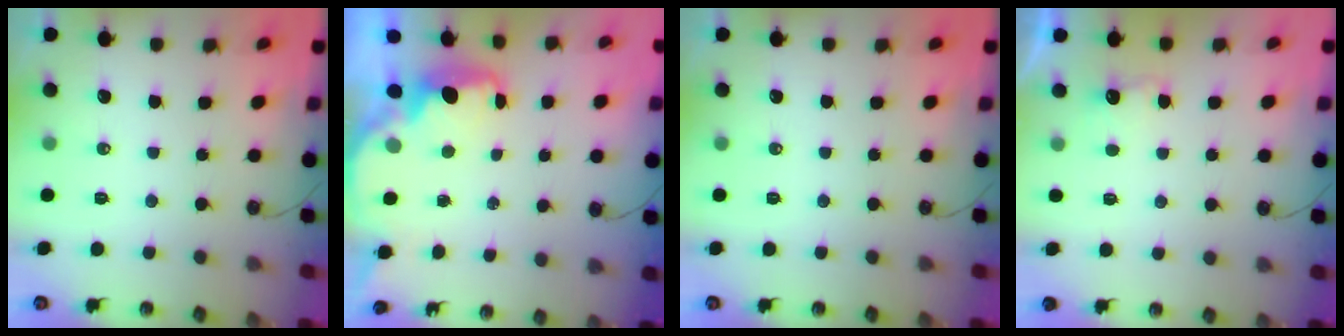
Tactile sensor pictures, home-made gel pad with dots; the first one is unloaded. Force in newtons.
{"total": 2.2, "press": 2.2, "slide": 0.4}
{"total": 0.0}
{"total": 2.4, "press": 2.2, "slide": 0.9}